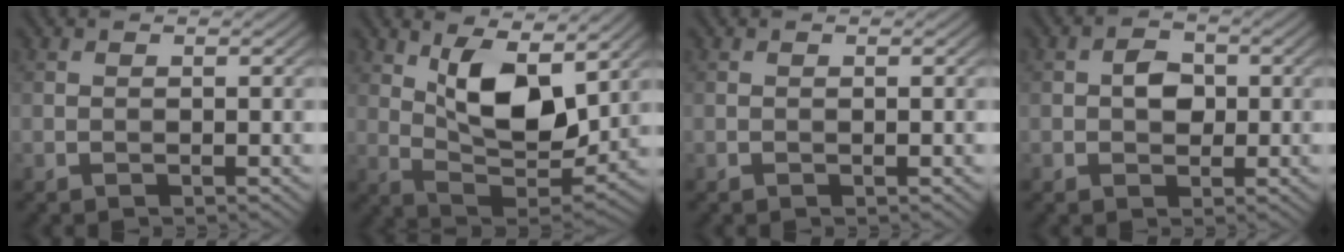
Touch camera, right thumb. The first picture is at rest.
{"total": 11.3, "force": [4.5, 5.3, 8.8], "torque": [-0.163, -0.011, 0.085]}
{"total": 0.0}
{"total": 3.0, "force": [0.0, 2.3, 1.9], "torque": [-0.035, 0.002, -0.005]}